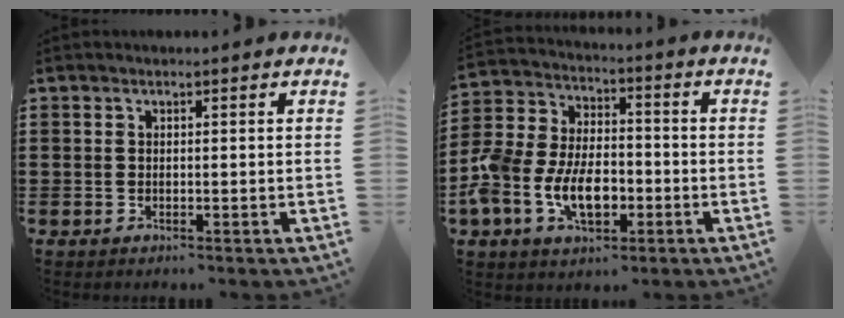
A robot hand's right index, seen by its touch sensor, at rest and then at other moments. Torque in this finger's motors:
{"motor_torque": [2.14, 0.00, 1.05, 0.21]}